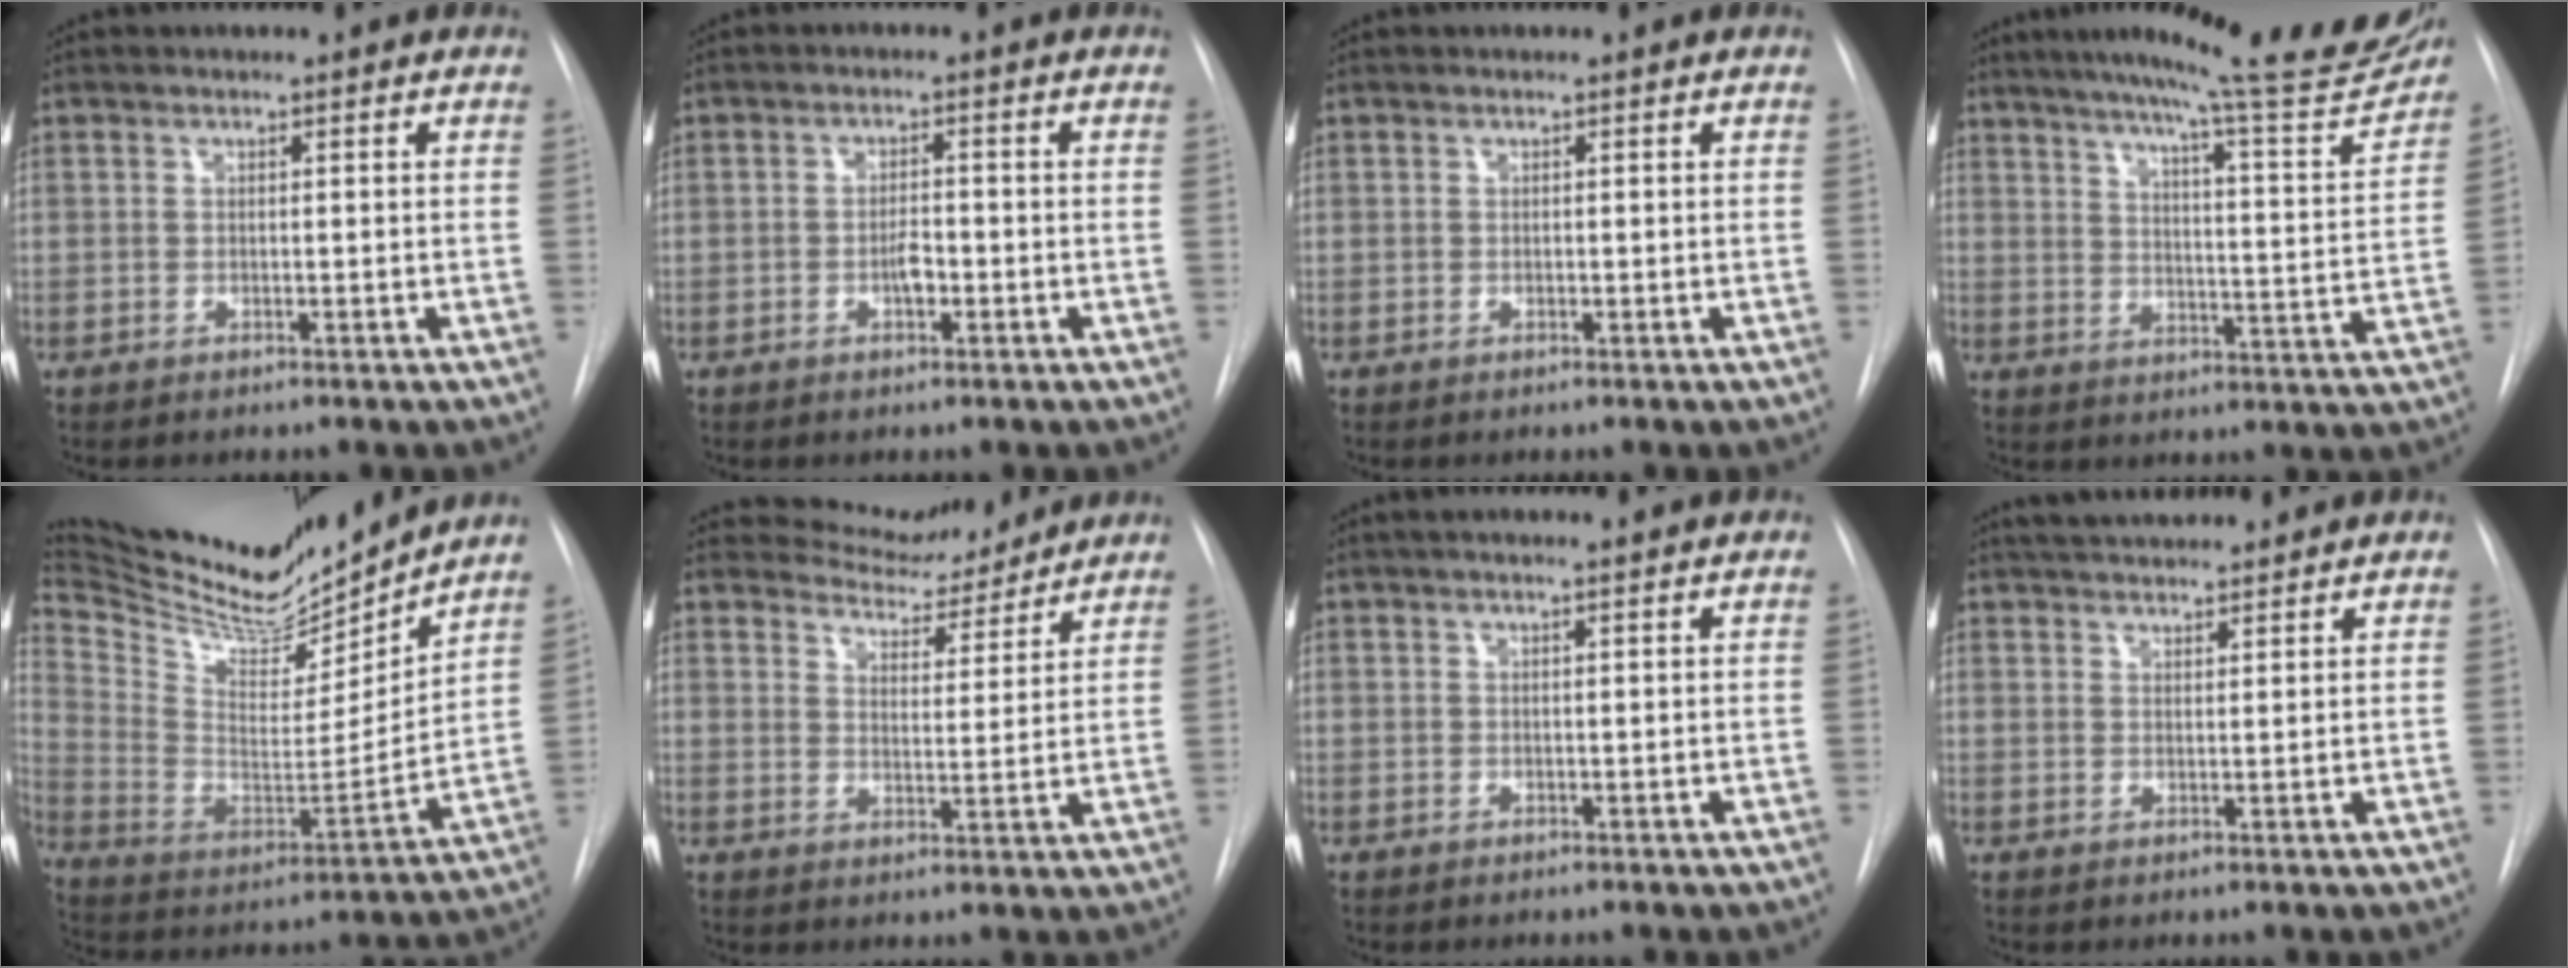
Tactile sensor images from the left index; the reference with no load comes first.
{"total": 2.2, "force": [-0.9, 0.9, 1.8], "torque": [-0.030, 0.002, -0.016]}
{"total": 0.0}
{"total": 23.1, "force": [20.3, 1.5, 11.1], "torque": [-0.162, -0.058, 0.253]}
{"total": 21.9, "force": [20.1, 4.4, 7.5], "torque": [-0.146, -0.034, 0.329]}
{"total": 8.5, "force": [8.3, 2.0, 0.4], "torque": [-0.008, -0.004, 0.121]}
{"total": 4.7, "force": [4.1, 0.1, 2.2], "torque": [-0.033, 0.021, 0.051]}
{"total": 7.7, "force": [7.1, 1.5, 2.7], "torque": [-0.047, 0.030, 0.110]}